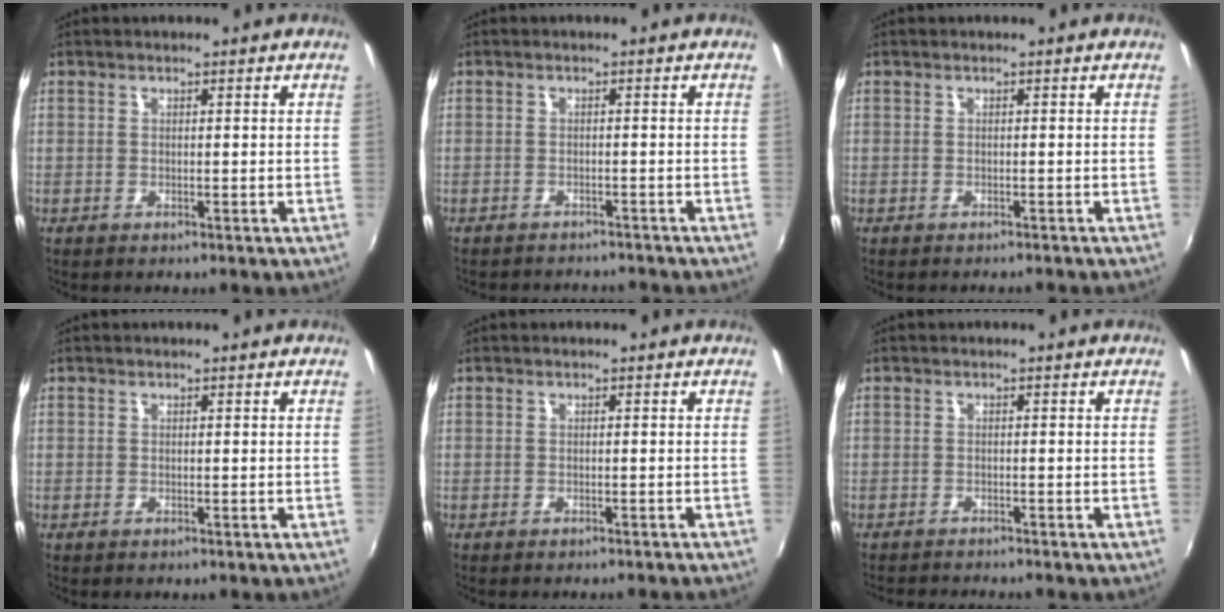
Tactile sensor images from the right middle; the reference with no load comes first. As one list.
[{"total": 5.6, "force": [-5.2, 1.6, 1.4], "torque": [-0.039, -0.008, -0.072]}, {"total": 2.0, "force": [-1.8, 0.4, 0.7], "torque": [-0.018, -0.010, -0.026]}, {"total": 0.0}, {"total": 1.7, "force": [-1.5, 0.2, 0.6], "torque": [-0.015, -0.010, -0.022]}, {"total": 3.2, "force": [-3.1, 0.0, 0.7], "torque": [-0.026, -0.014, -0.055]}]